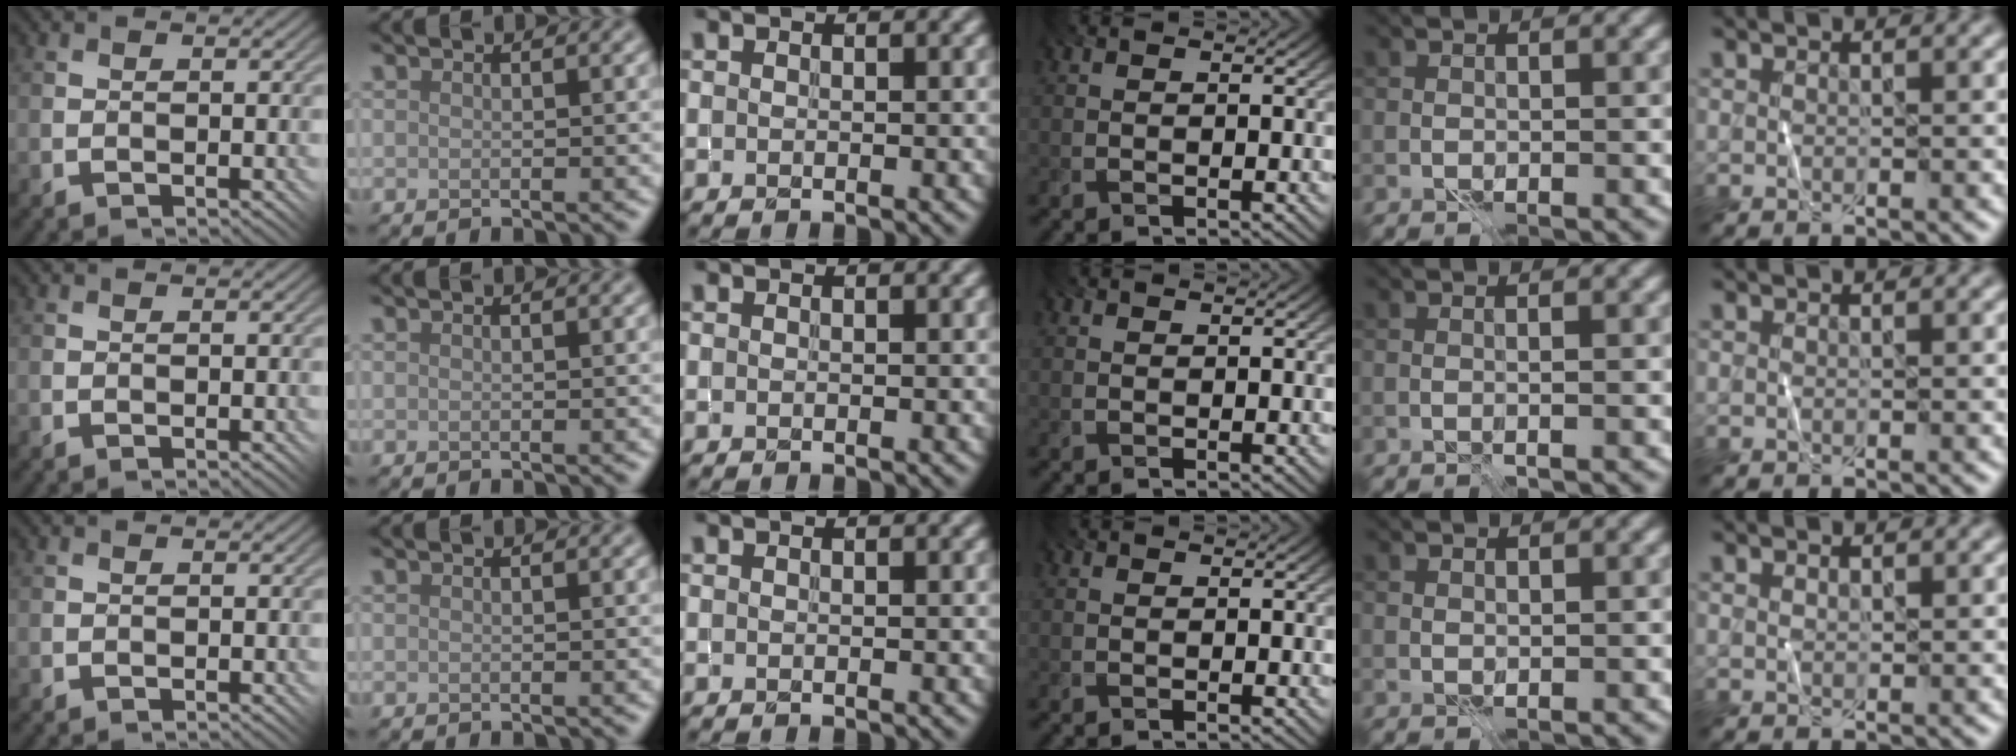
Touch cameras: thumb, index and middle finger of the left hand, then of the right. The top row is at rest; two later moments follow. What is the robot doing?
{"motion": "fold", "object": "shorts"}